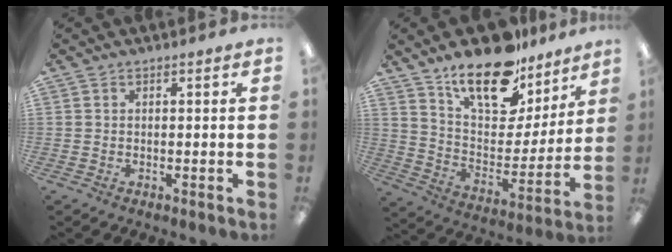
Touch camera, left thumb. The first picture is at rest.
{"total": 19.9, "force": [14.4, 9.3, 10.1], "torque": [-0.169, -0.094, 0.255]}